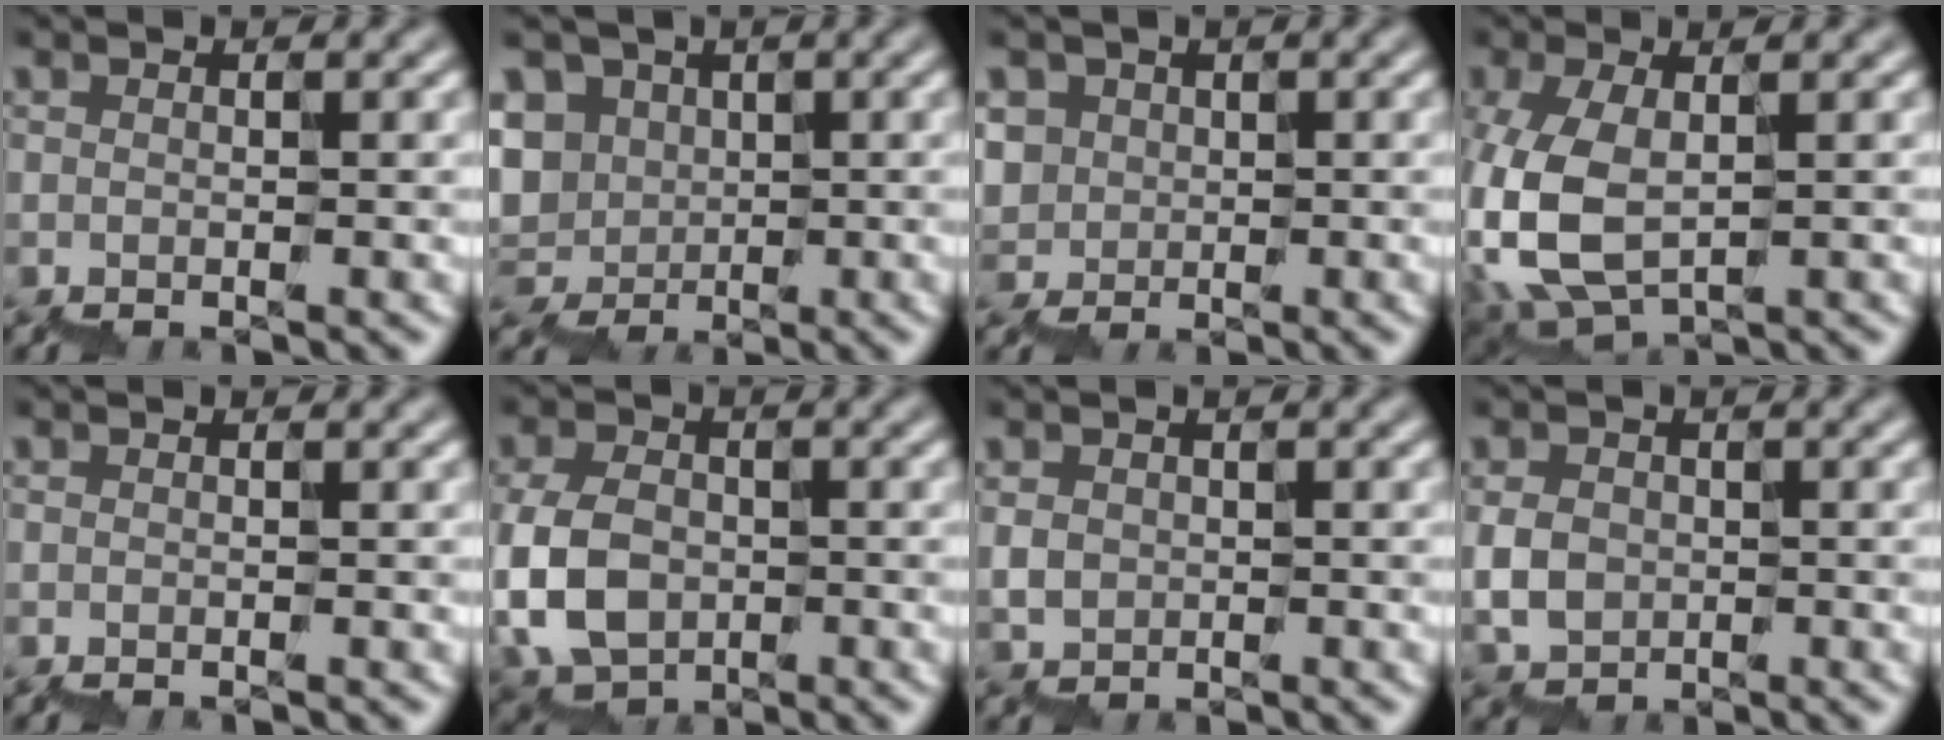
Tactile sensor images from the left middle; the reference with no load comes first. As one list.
[{"total": 5.8, "force": [2.1, 5.3, 1.4], "torque": [-0.048, 0.029, 0.012]}, {"total": 2.8, "force": [0.3, 2.7, -0.7], "torque": [0.014, 0.024, 0.010]}, {"total": 5.6, "force": [0.2, 3.3, 4.5], "torque": [-0.139, 0.001, 0.004]}, {"total": 0.0}, {"total": 4.5, "force": [-0.3, 3.7, 2.6], "torque": [-0.082, 0.007, -0.011]}, {"total": 0.7, "force": [-0.2, 0.7, -0.2], "torque": [-0.008, 0.009, -0.001]}, {"total": 1.4, "force": [0.4, 1.4, 0.1], "torque": [-0.017, 0.010, 0.005]}]